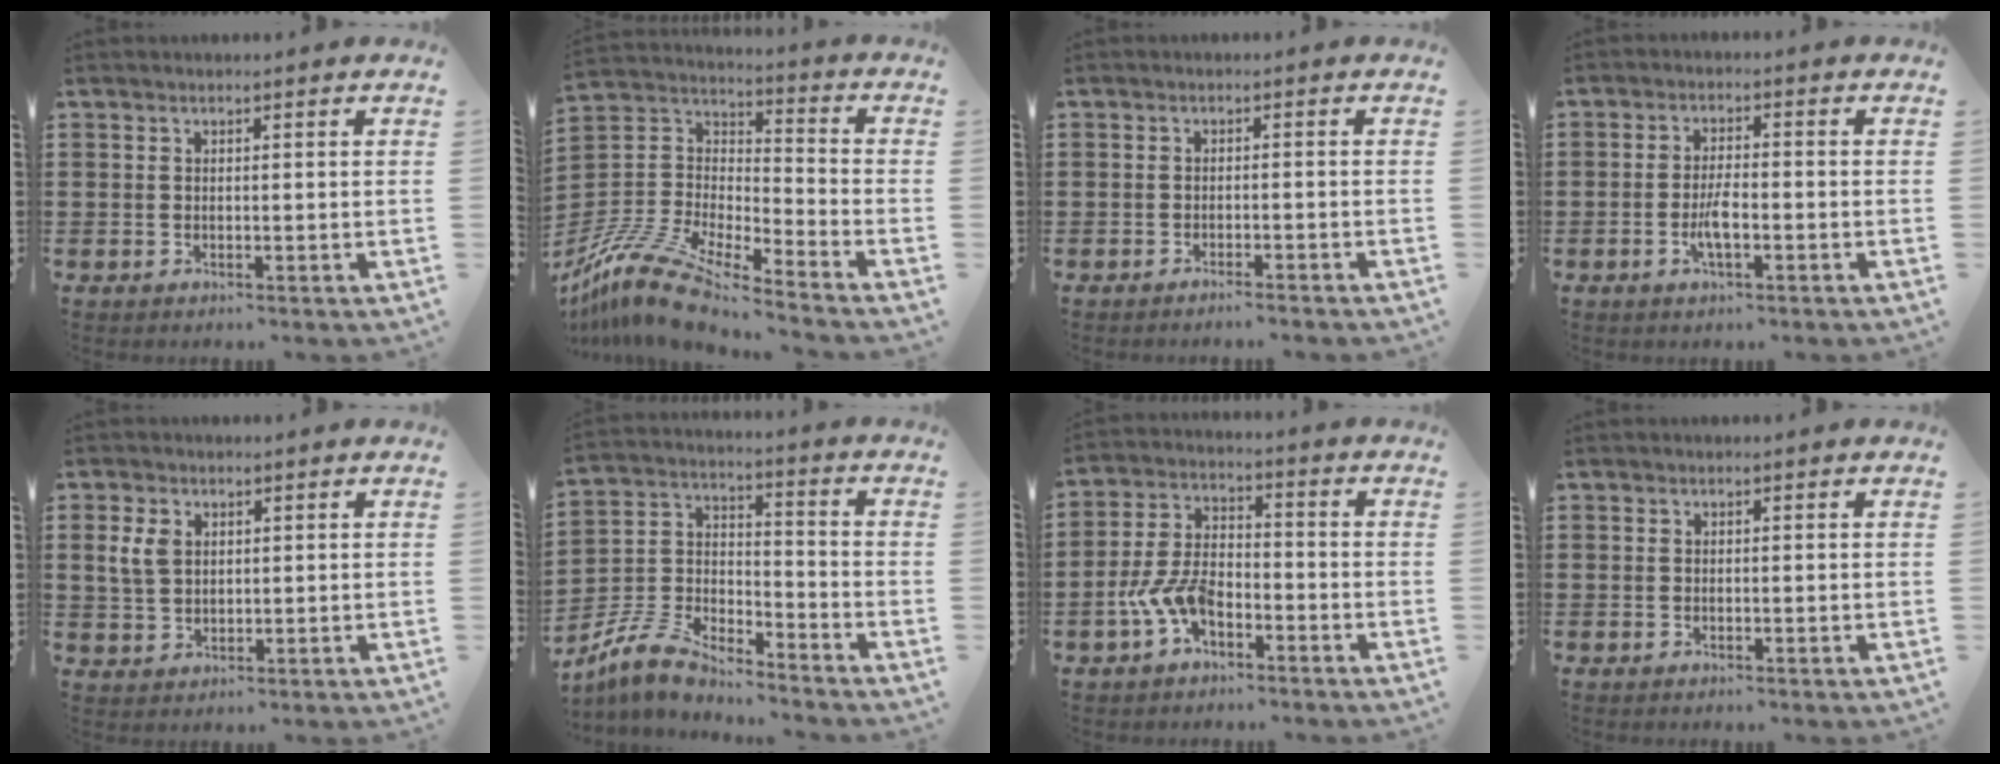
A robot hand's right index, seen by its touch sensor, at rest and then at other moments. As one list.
[{"total": 12.4, "force": [-11.2, 1.4, 5.1], "torque": [-0.125, 0.014, -0.231]}, {"total": 1.4, "force": [-1.3, -0.2, 0.3], "torque": [-0.007, 0.002, -0.025]}, {"total": 4.0, "force": [-1.4, 0.9, 3.6], "torque": [-0.077, -0.005, -0.027]}, {"total": 4.0, "force": [1.3, 2.8, 2.5], "torque": [-0.065, 0.007, 0.021]}, {"total": 7.9, "force": [-7.3, 1.8, 2.5], "torque": [-0.074, 0.005, -0.151]}, {"total": 7.5, "force": [-3.7, 3.8, 5.3], "torque": [-0.130, -0.001, -0.073]}, {"total": 0.0}]